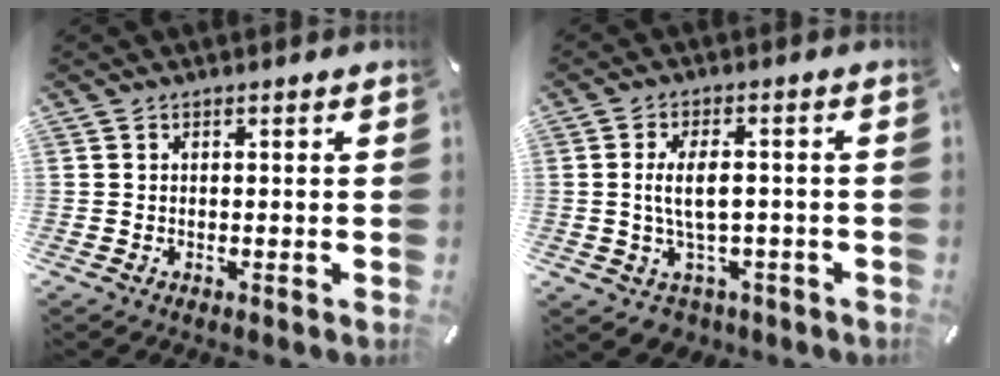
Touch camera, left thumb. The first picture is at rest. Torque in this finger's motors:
{"motor_torque": [0.21, 0.23, 0.37, -0.01, 0.17]}